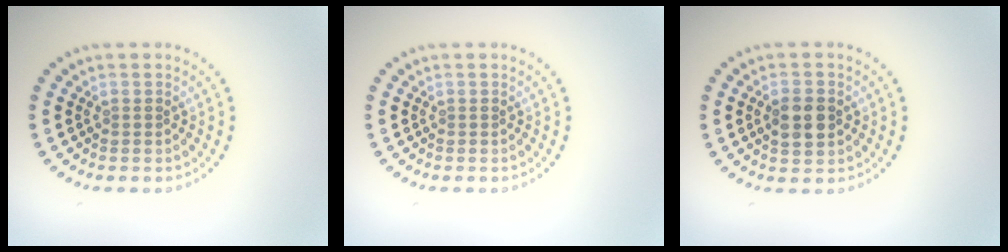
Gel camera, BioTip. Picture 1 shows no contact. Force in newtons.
{"total": 0.0}
{"total": 3.1, "press": 3.1, "slide": 0.2}